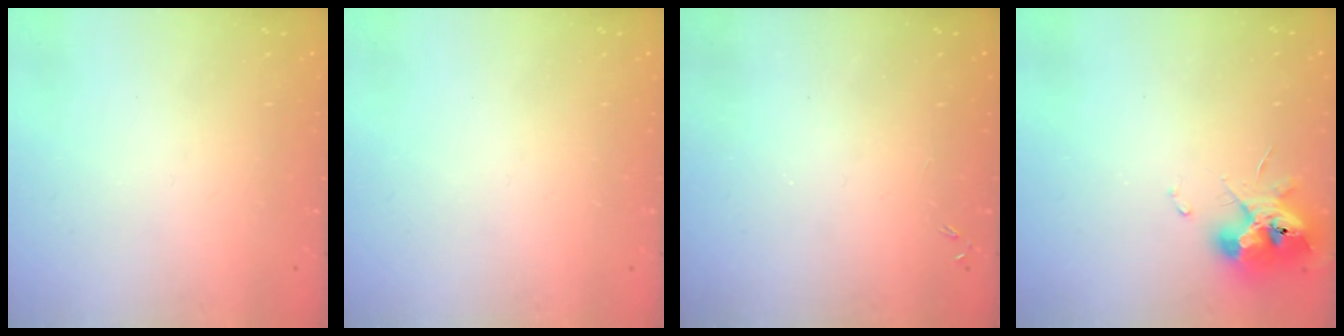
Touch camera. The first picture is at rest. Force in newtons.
{"total": 0.0}
{"total": 0.0}
{"total": 11.2, "press": 11.1, "slide": 0.6}